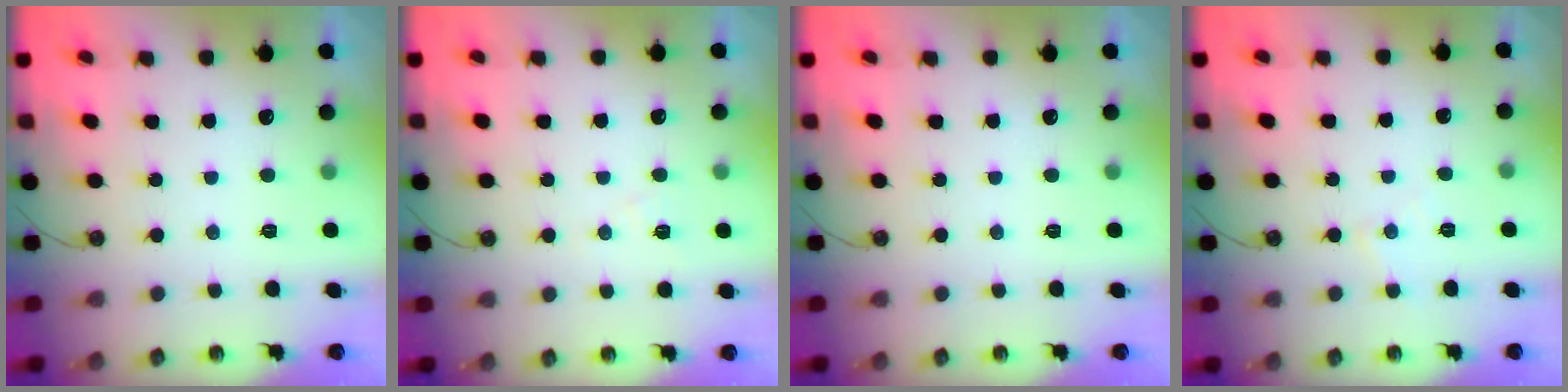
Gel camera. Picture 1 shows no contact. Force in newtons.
{"total": 7.1, "press": 7.0, "slide": 0.7}
{"total": 0.0}
{"total": 4.9, "press": 4.9, "slide": 0.5}